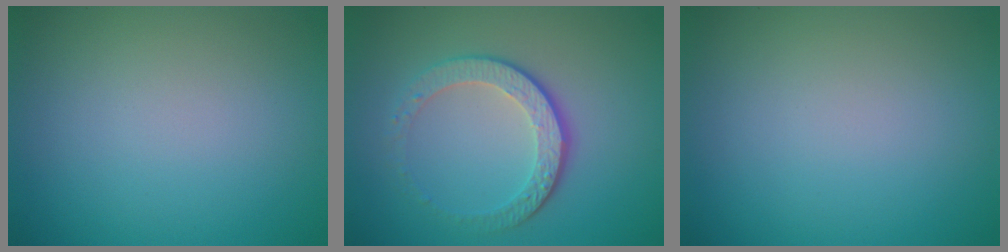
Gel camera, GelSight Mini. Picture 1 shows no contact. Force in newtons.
{"total": 4.3, "press": 3.1, "slide": 3.0}
{"total": 0.0}